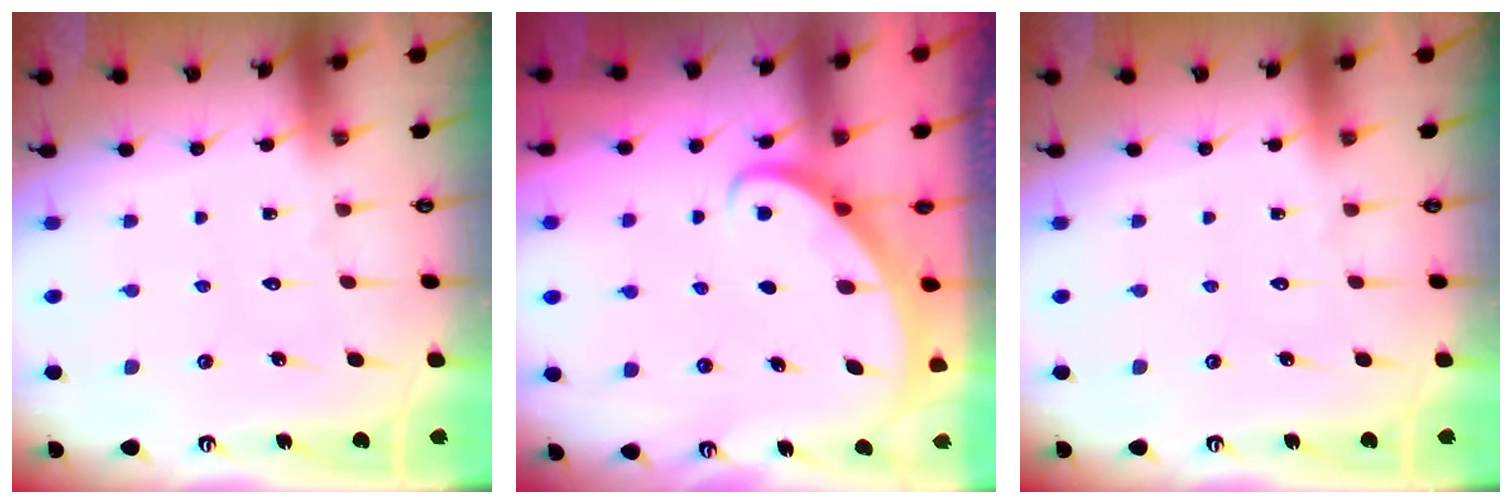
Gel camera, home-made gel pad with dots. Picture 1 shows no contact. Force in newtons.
{"total": 3.0, "press": 3.0, "slide": 0.2}
{"total": 0.0}